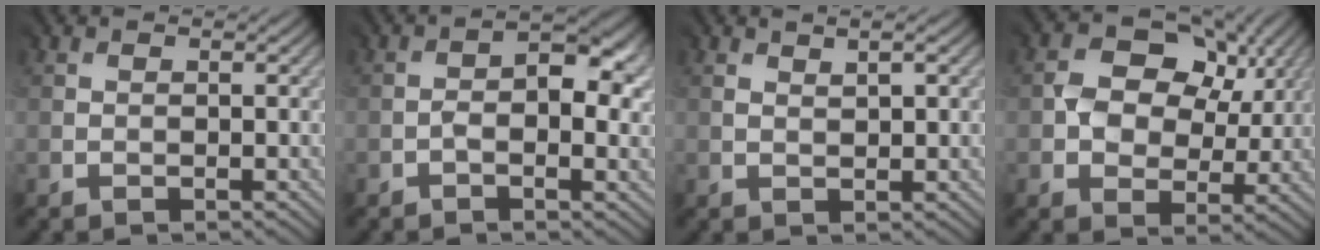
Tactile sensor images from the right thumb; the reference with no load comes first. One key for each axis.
{"total": 5.6, "fx": 0.0, "fy": 3.1, "fz": 4.7, "tx": -0.075, "ty": 0.000, "tz": -0.001}
{"total": 1.7, "fx": 1.4, "fy": 0.2, "fz": 1.0, "tx": -0.026, "ty": -0.002, "tz": 0.034}
{"total": 9.8, "fx": 2.8, "fy": 7.4, "fz": 5.8, "tx": -0.122, "ty": 0.002, "tz": 0.044}